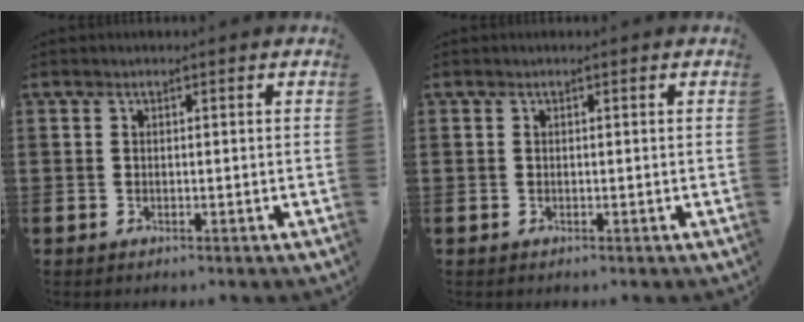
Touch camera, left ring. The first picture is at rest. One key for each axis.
{"total": 0.0}